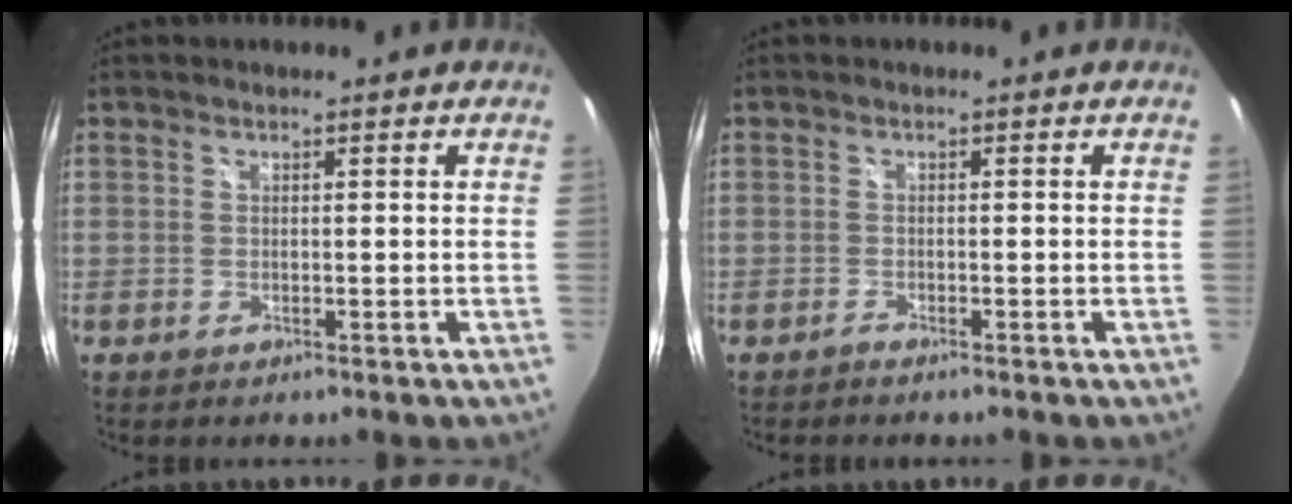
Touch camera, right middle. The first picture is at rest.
{"total": 0.8, "force": [-0.8, 0.1, 0.1], "torque": [-0.003, -0.002, -0.017]}